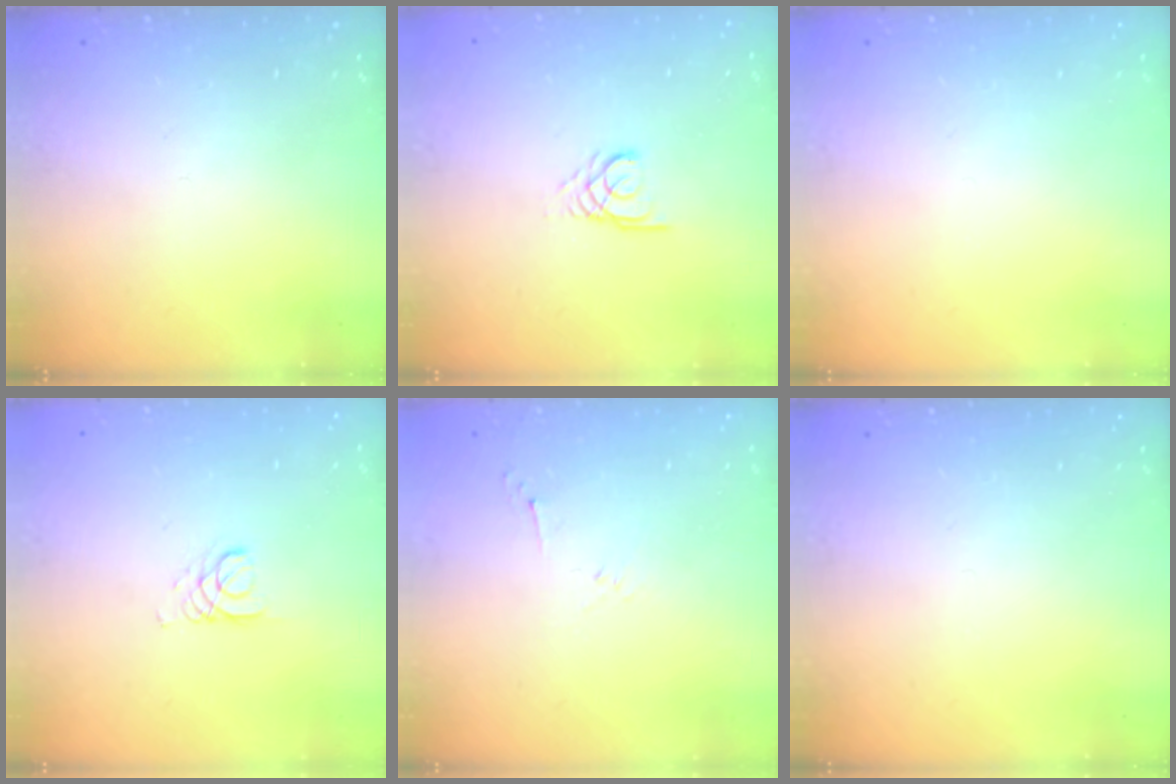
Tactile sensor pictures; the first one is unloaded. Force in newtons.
{"total": 2.7, "press": 2.7, "slide": 0.3}
{"total": 0.0}
{"total": 2.7, "press": 2.7, "slide": 0.3}
{"total": 2.8, "press": 2.7, "slide": 0.6}
{"total": 0.0}